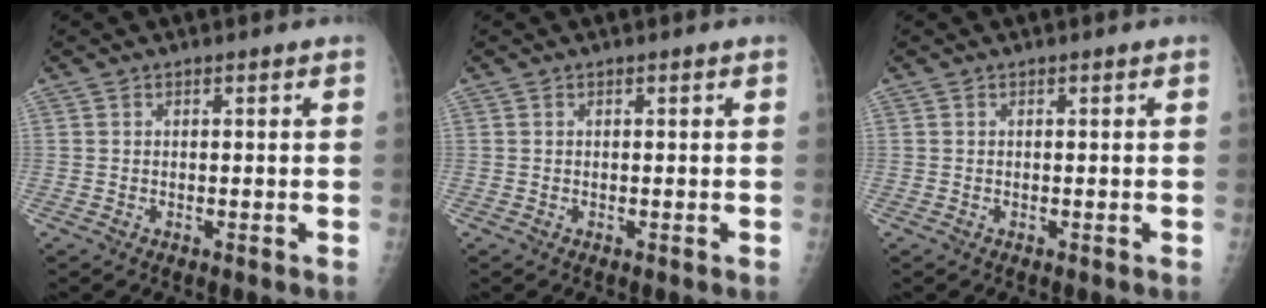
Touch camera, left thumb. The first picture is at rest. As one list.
[{"total": 0.0}, {"total": 0.0}]